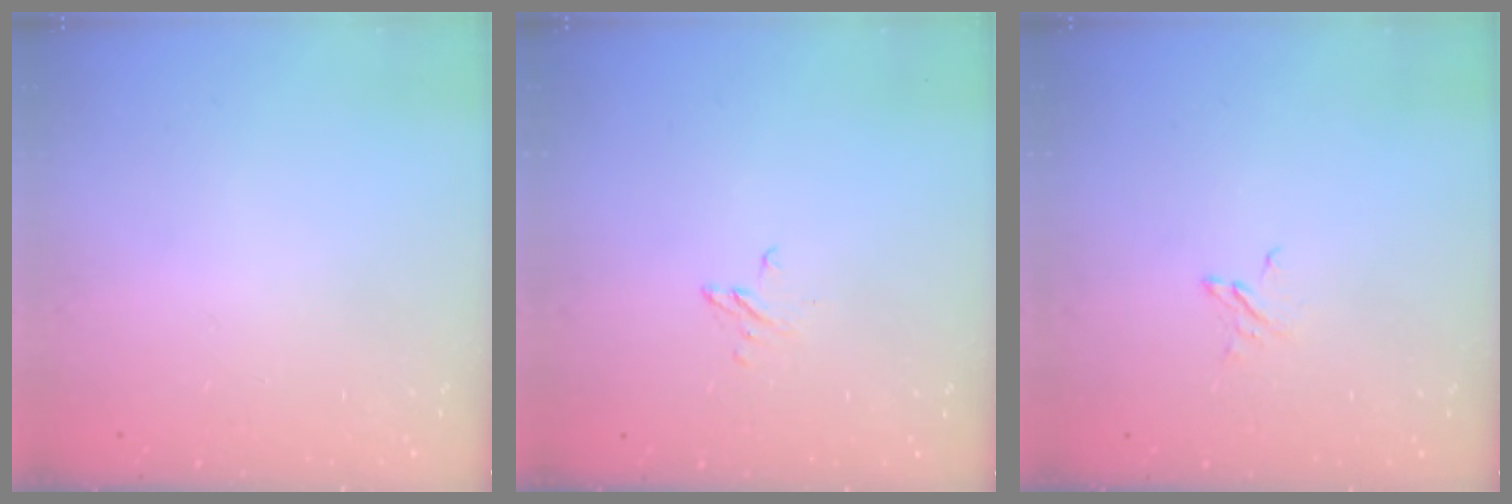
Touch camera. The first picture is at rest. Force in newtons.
{"total": 2.4, "press": 2.4, "slide": 0.2}
{"total": 2.7, "press": 2.7, "slide": 0.3}